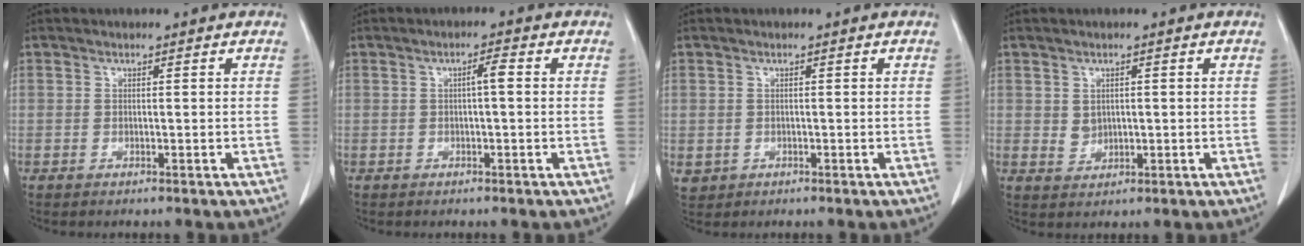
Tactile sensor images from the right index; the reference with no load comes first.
{"total": 2.0, "force": [0.1, 0.2, 2.0], "torque": [-0.033, 0.005, 0.001]}
{"total": 2.2, "force": [-0.3, 2.1, 0.3], "torque": [-0.004, 0.002, 0.003]}
{"total": 2.1, "force": [0.3, 1.8, 1.2], "torque": [-0.022, -0.002, 0.012]}